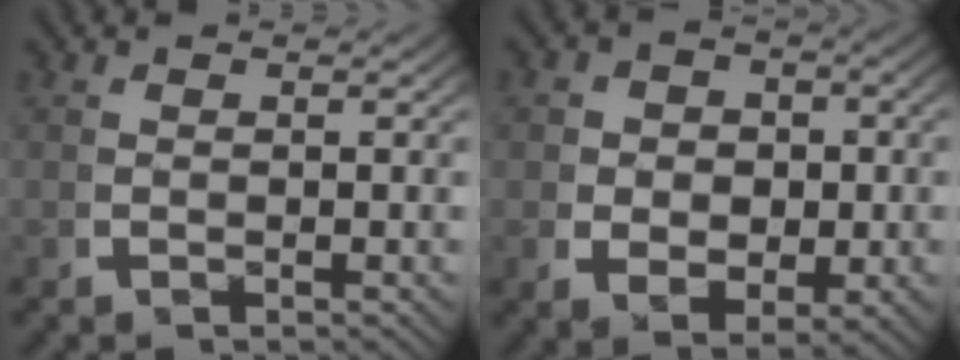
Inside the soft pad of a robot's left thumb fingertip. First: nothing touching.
{"total": 5.3, "force": [-0.5, 4.1, 3.4], "torque": [-0.050, -0.019, -0.004]}